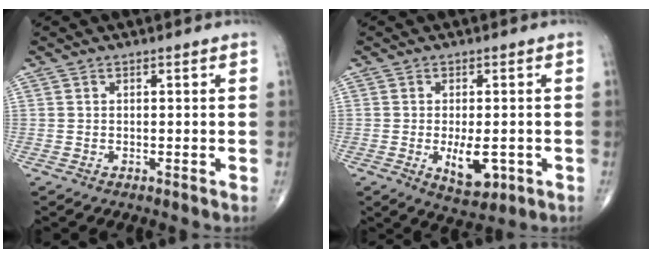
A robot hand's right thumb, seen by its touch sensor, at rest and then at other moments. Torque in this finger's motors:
{"motor_torque": [0.86, 0.90, 0.25, 0.20, 0.19]}